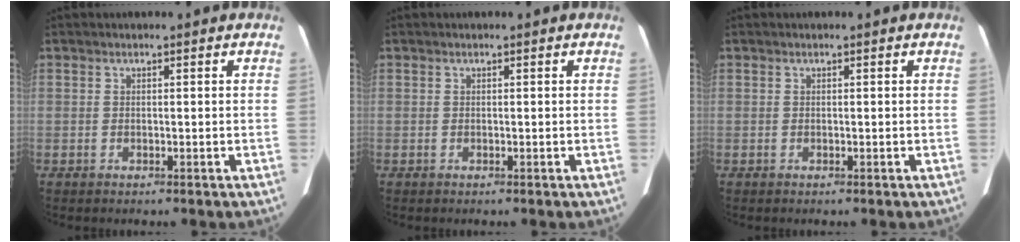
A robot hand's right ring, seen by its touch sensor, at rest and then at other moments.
{"total": 0.0}
{"total": 0.0}